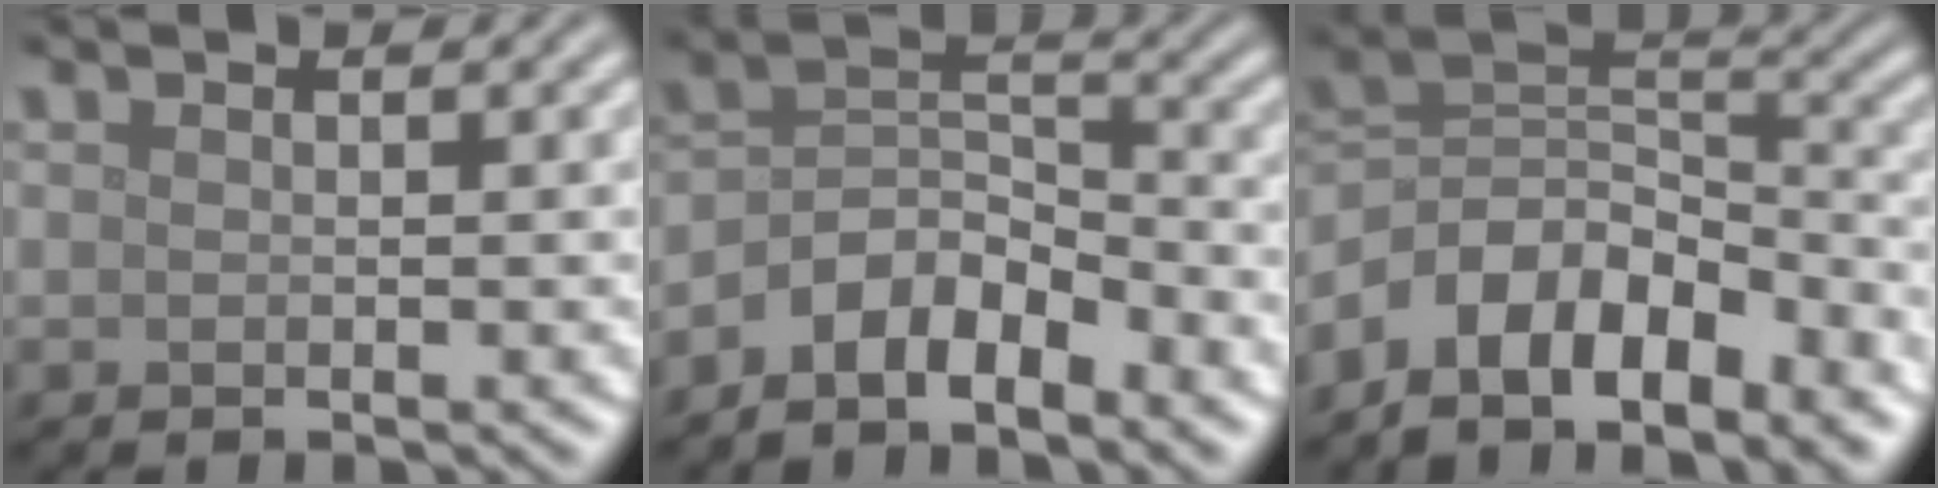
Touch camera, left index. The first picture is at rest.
{"total": 5.3, "force": [-3.8, 2.2, 3.0], "torque": [-0.048, 0.011, -0.078]}
{"total": 9.0, "force": [-6.1, 4.2, 5.1], "torque": [-0.072, 0.007, -0.123]}